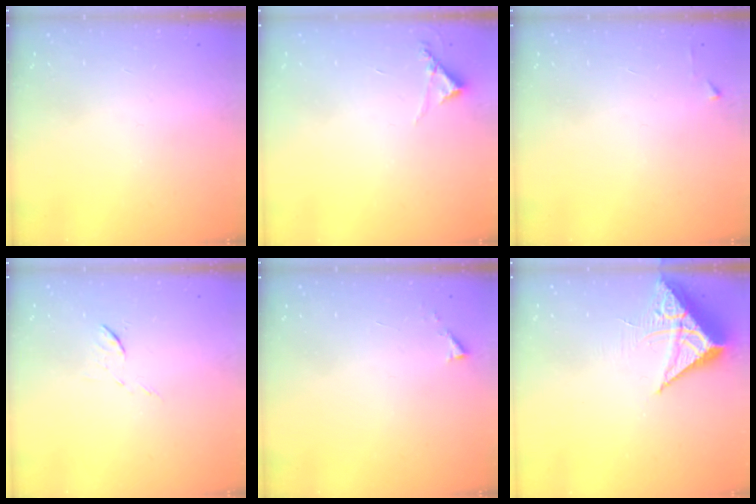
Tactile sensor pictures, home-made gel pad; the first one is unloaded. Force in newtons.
{"total": 3.8, "press": 3.8, "slide": 0.2}
{"total": 2.4, "press": 2.4, "slide": 0.3}
{"total": 5.3, "press": 5.3, "slide": 0.6}
{"total": 2.9, "press": 2.9, "slide": 0.4}
{"total": 7.7, "press": 7.7, "slide": 0.5}